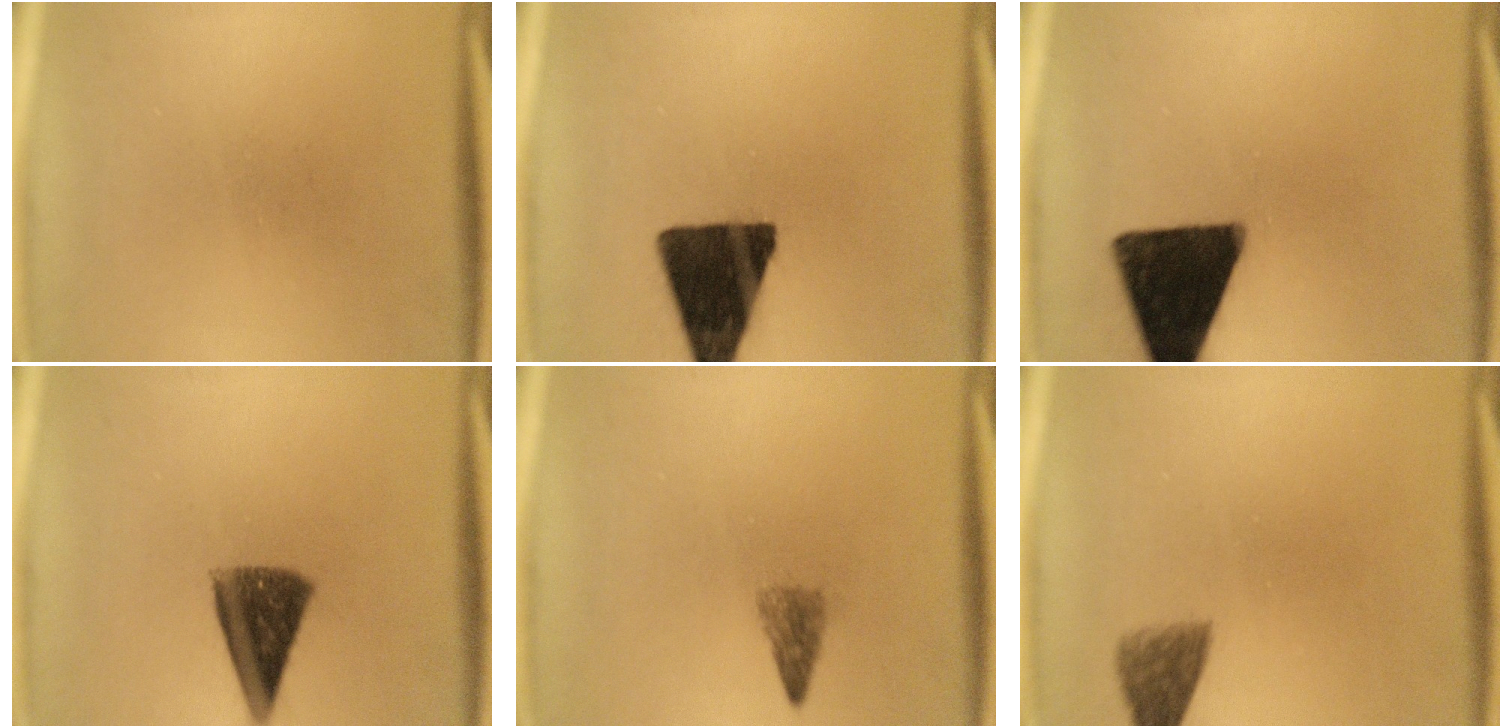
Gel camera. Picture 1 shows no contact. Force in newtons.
{"total": 16.9}
{"total": 17.2}
{"total": 9.2}
{"total": 2.2}
{"total": 3.8}